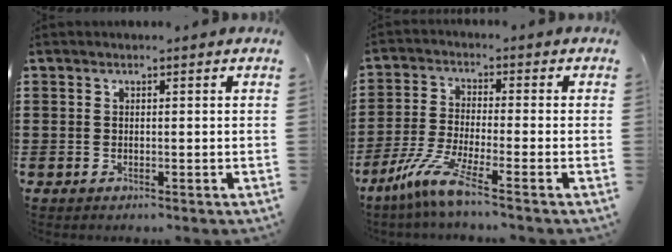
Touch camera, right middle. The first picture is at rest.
{"total": 7.0, "force": [-4.8, 0.2, 5.2], "torque": [-0.124, -0.020, -0.098]}